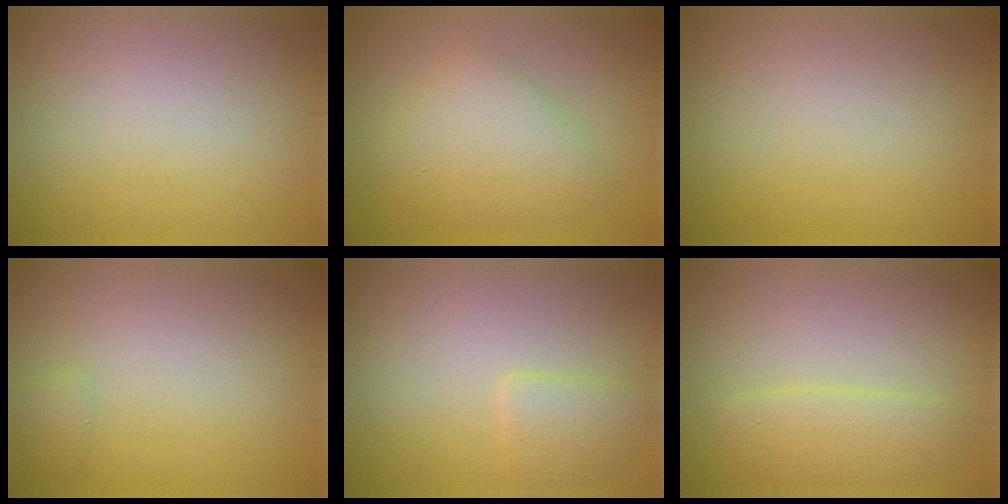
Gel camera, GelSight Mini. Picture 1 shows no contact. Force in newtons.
{"total": 4.9, "press": 4.9, "slide": 0.3}
{"total": 0.0}
{"total": 0.7, "press": 0.7, "slide": 0.0}
{"total": 2.3, "press": 2.3, "slide": 0.1}
{"total": 2.9, "press": 2.9, "slide": 0.2}